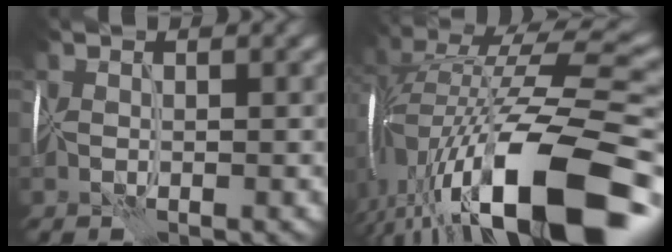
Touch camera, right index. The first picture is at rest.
{"total": 15.2, "force": [-5.7, 5.5, 13.0], "torque": [-0.216, 0.013, -0.094]}